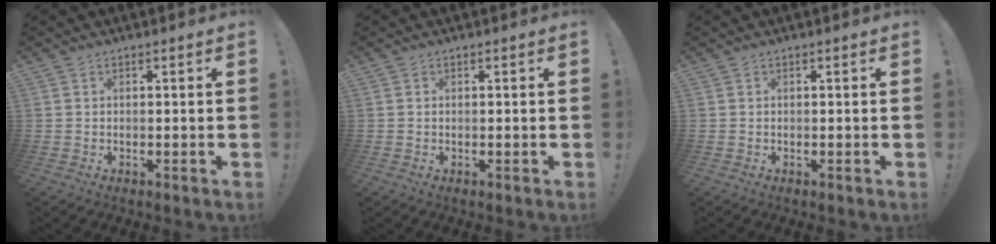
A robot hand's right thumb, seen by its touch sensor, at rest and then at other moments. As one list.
[{"total": 0.0}, {"total": 0.0}]